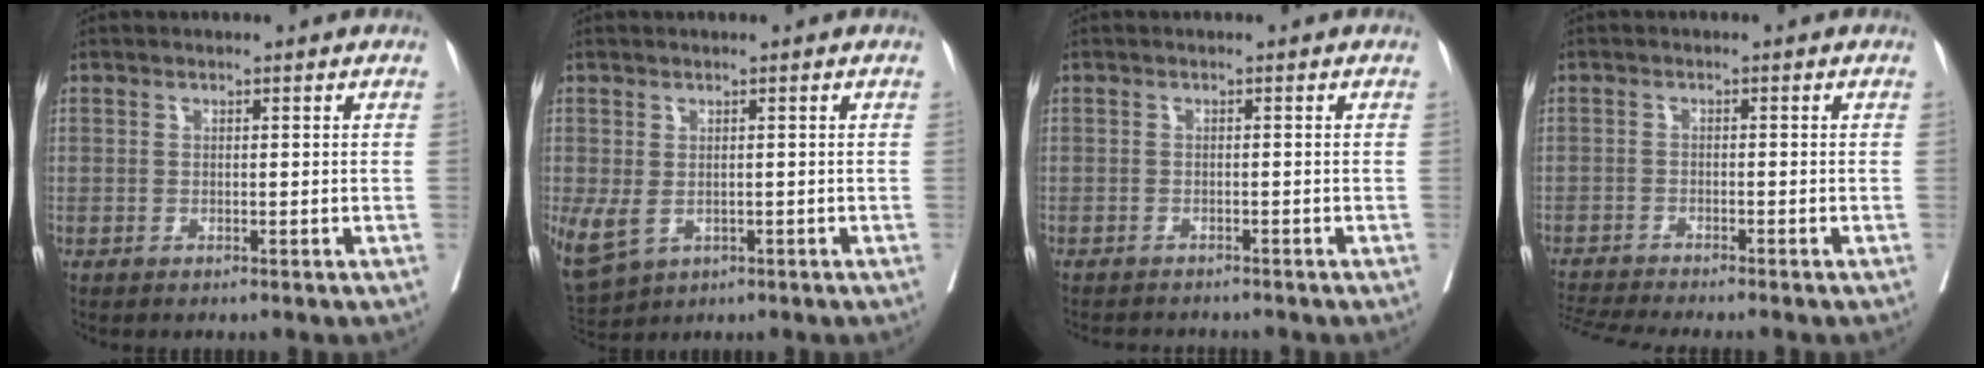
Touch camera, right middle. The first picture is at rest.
{"total": 6.9, "force": [-1.5, 4.9, 4.6], "torque": [-0.113, -0.011, -0.012]}
{"total": 3.9, "force": [-3.7, 0.9, 0.9], "torque": [-0.006, -0.005, -0.053]}
{"total": 5.9, "force": [-5.5, -1.2, 1.7], "torque": [-0.025, -0.014, -0.095]}